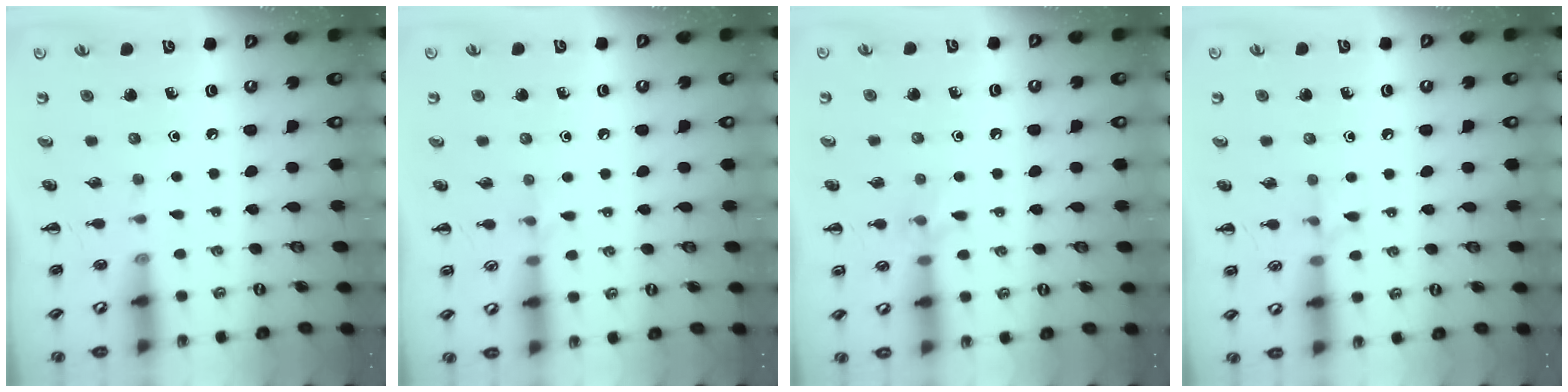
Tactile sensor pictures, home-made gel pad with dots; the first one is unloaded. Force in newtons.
{"total": 4.1, "press": 3.8, "slide": 1.4}
{"total": 6.6, "press": 6.4, "slide": 1.9}
{"total": 4.8, "press": 4.6, "slide": 1.5}